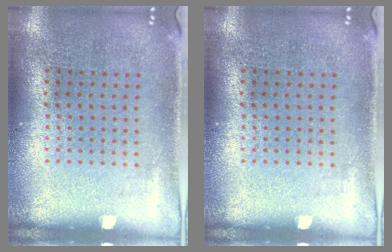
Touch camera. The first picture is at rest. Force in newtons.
{"total": 0.0}